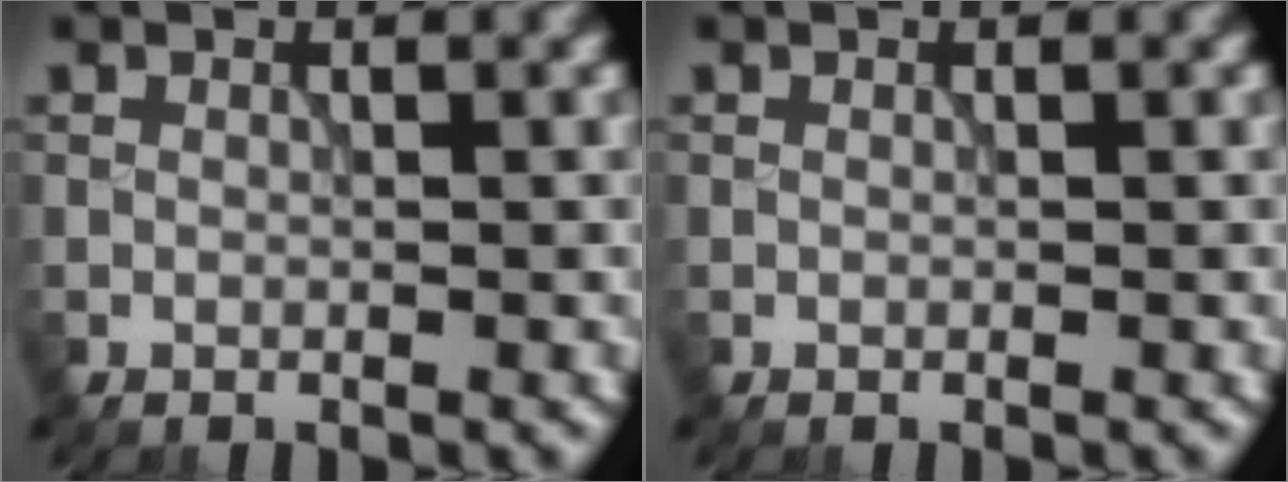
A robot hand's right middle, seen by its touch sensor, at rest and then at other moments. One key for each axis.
{"total": 0.0}